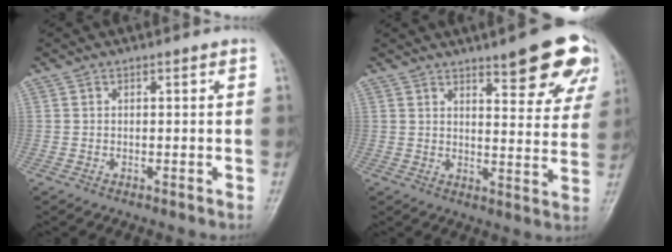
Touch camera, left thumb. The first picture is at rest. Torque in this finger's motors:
{"motor_torque": [0.19, 0.33, 0.17, 0.10, 0.09]}